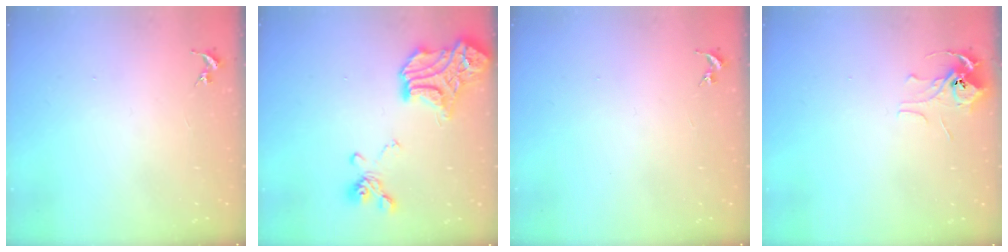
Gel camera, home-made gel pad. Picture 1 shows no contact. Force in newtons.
{"total": 20.3, "press": 20.2, "slide": 1.7}
{"total": 0.0}
{"total": 7.1, "press": 7.1, "slide": 0.4}